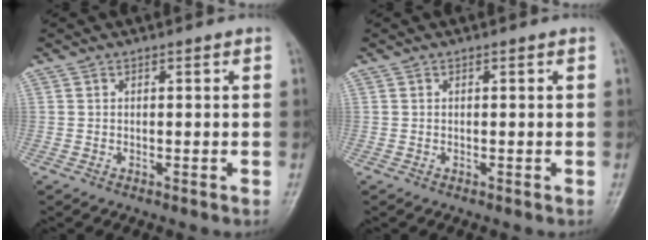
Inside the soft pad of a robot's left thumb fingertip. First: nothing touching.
{"total": 0.0}